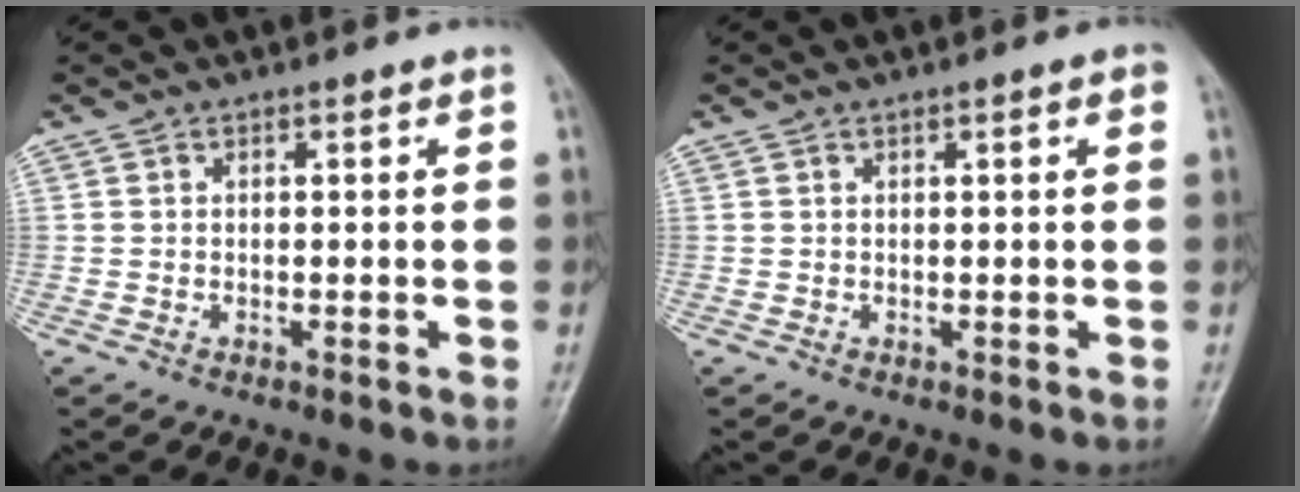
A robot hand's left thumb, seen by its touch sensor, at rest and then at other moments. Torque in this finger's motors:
{"motor_torque": [-0.17, -0.07, -0.28, -0.23, 0.00]}